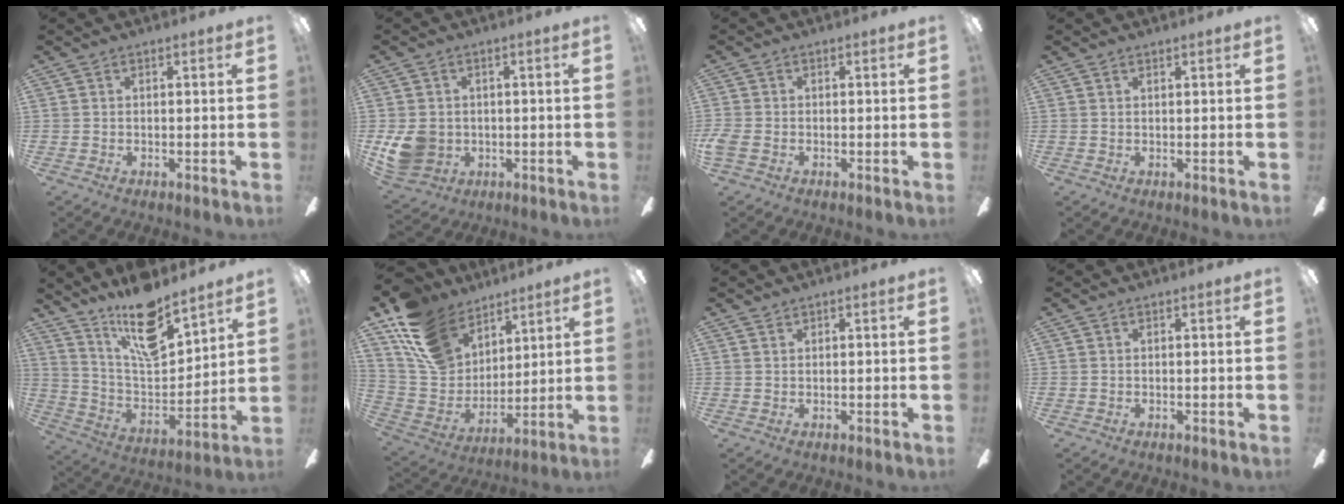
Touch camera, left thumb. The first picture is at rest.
{"total": 7.5, "force": [-0.1, 6.8, 3.2], "torque": [-0.073, 0.003, 0.002]}
{"total": 2.3, "force": [-0.8, 1.7, 1.3], "torque": [-0.034, -0.002, -0.017]}
{"total": 0.6, "force": [0.6, 0.1, 0.0], "torque": [0.000, 0.000, 0.011]}
{"total": 17.2, "force": [13.1, 6.1, 9.4], "torque": [-0.170, -0.087, 0.229]}
{"total": 18.3, "force": [11.5, 12.3, 7.3], "torque": [-0.162, -0.054, 0.226]}
{"total": 0.6, "force": [0.5, 0.2, -0.1], "torque": [0.001, 0.000, 0.010]}
{"total": 0.0}